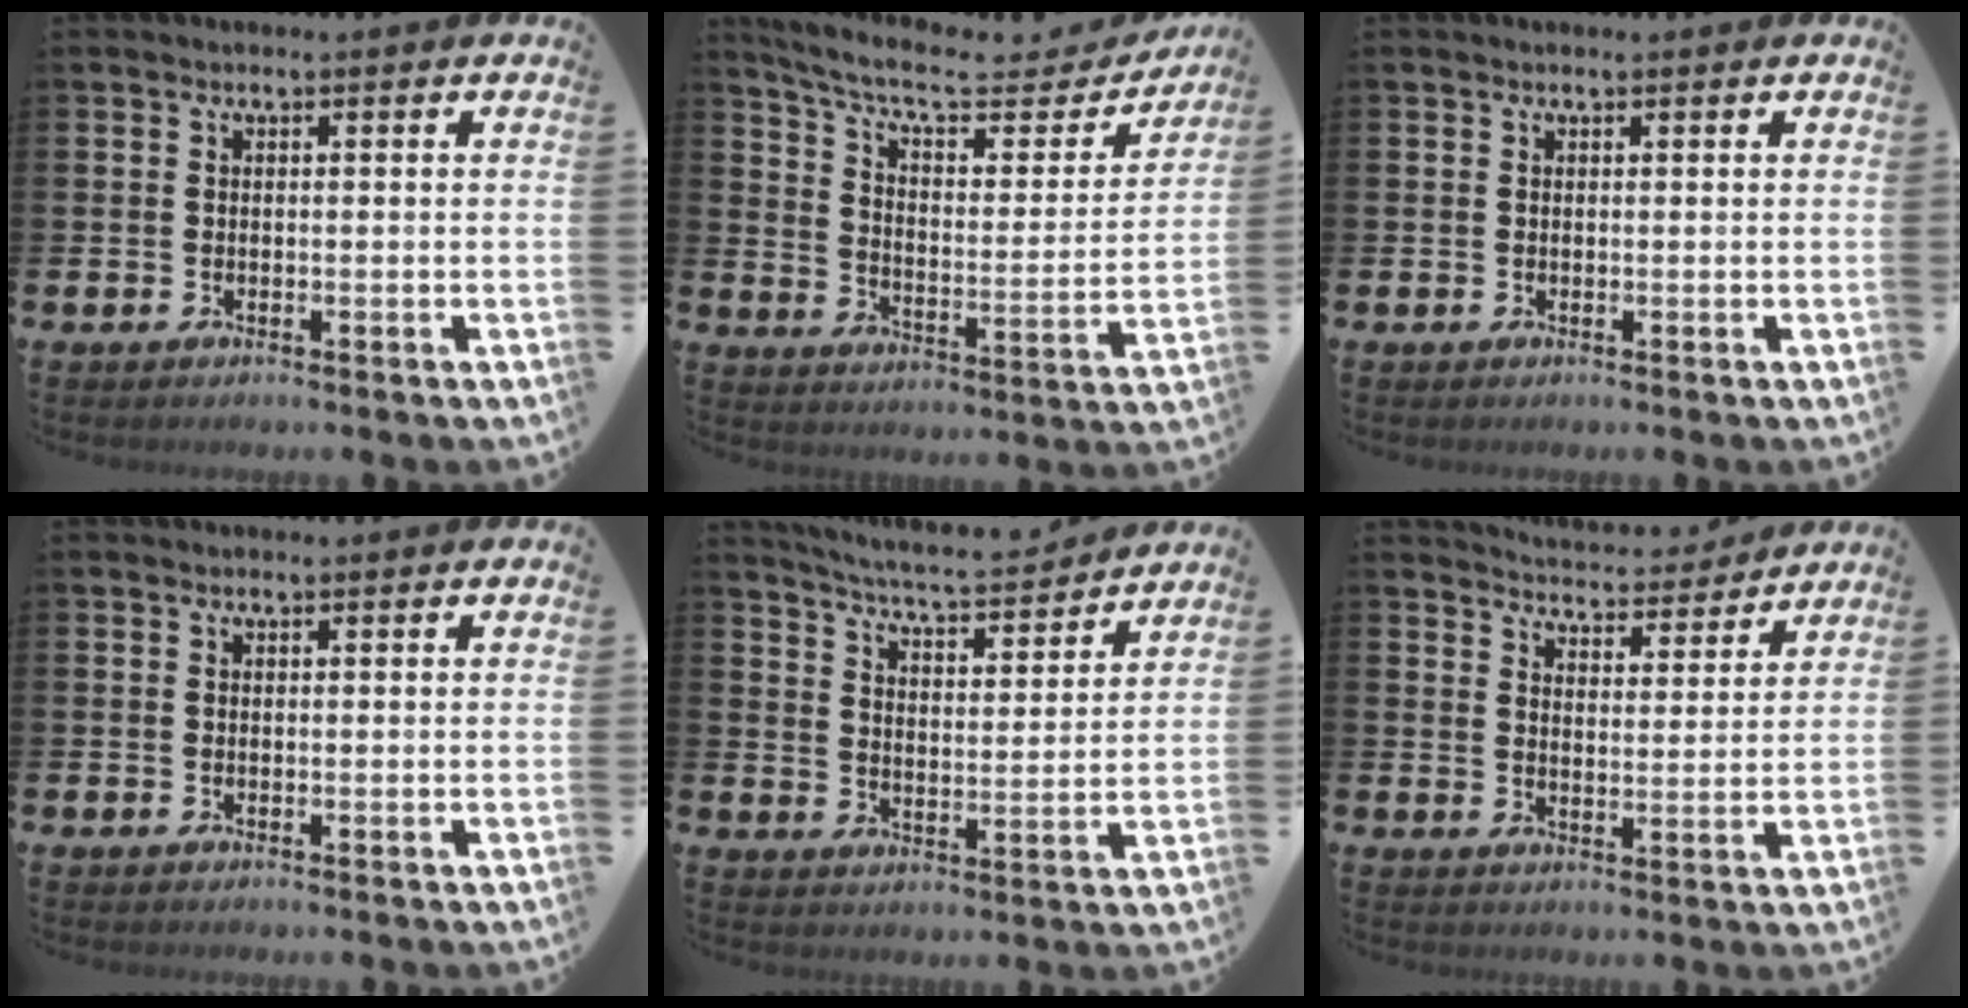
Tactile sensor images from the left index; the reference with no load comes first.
{"total": 9.2, "force": [7.8, 2.7, 4.1], "torque": [-0.103, -0.050, 0.128]}
{"total": 0.0}
{"total": 0.0}
{"total": 6.2, "force": [6.0, 0.1, 1.4], "torque": [-0.046, -0.047, 0.101]}
{"total": 4.8, "force": [4.8, 0.5, -0.1], "torque": [-0.014, -0.037, 0.083]}